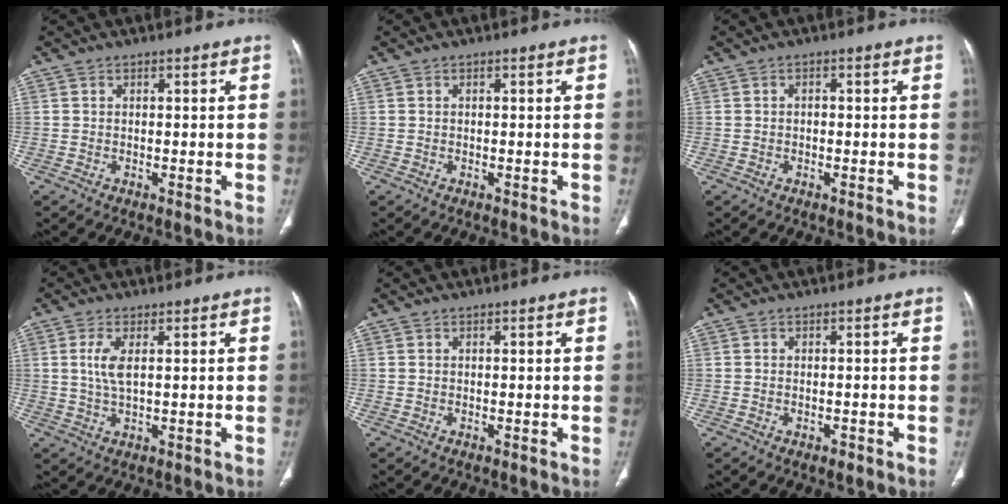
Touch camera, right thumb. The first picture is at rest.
{"total": 0.0}
{"total": 1.0, "force": [-0.1, 0.7, 0.7], "torque": [-0.009, 0.004, -0.003]}
{"total": 4.2, "force": [1.0, 1.5, 3.8], "torque": [-0.093, -0.005, 0.024]}
{"total": 0.0}
{"total": 1.1, "force": [-0.6, 0.6, 0.7], "torque": [-0.014, 0.002, -0.006]}